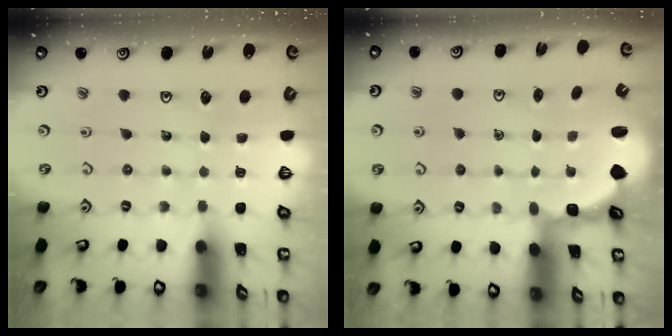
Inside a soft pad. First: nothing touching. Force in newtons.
{"total": 2.7, "press": 2.1, "slide": 1.7}